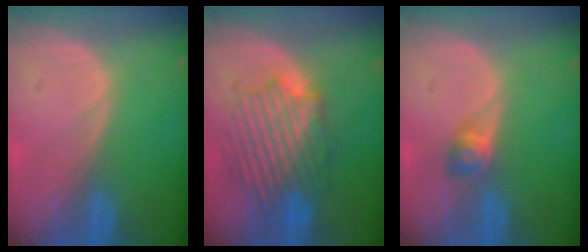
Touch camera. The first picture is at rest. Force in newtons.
{"total": 8.6, "press": 8.5, "slide": 1.6}
{"total": 2.8, "press": 2.5, "slide": 1.3}